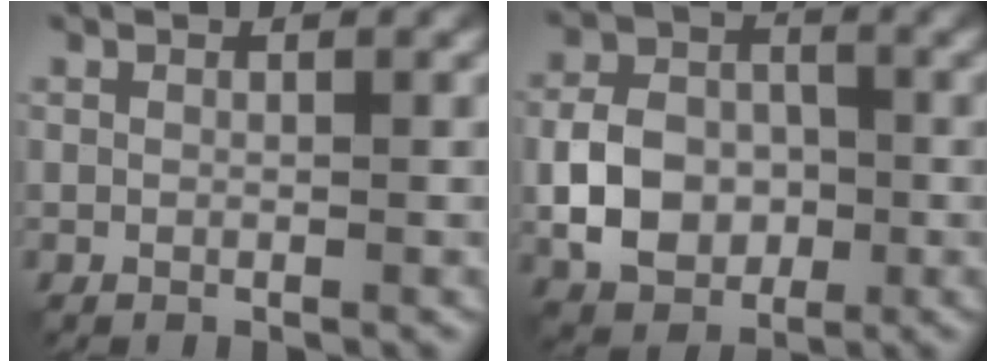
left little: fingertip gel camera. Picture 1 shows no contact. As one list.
[{"total": 6.0, "force": [-1.3, 4.7, 3.6], "torque": [-0.070, 0.003, -0.029]}]